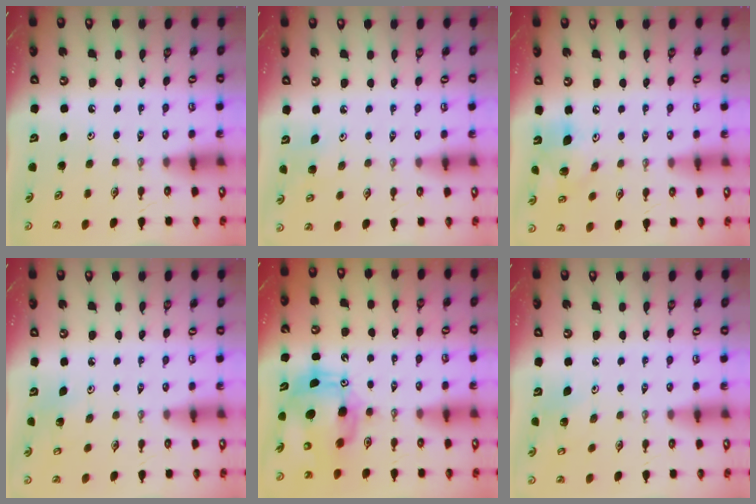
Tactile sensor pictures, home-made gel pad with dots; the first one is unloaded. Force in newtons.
{"total": 4.2, "press": 4.2, "slide": 0.4}
{"total": 11.9, "press": 11.6, "slide": 2.6}
{"total": 3.0, "press": 2.6, "slide": 1.5}
{"total": 10.3, "press": 10.1, "slide": 2.0}
{"total": 4.9, "press": 4.5, "slide": 2.0}